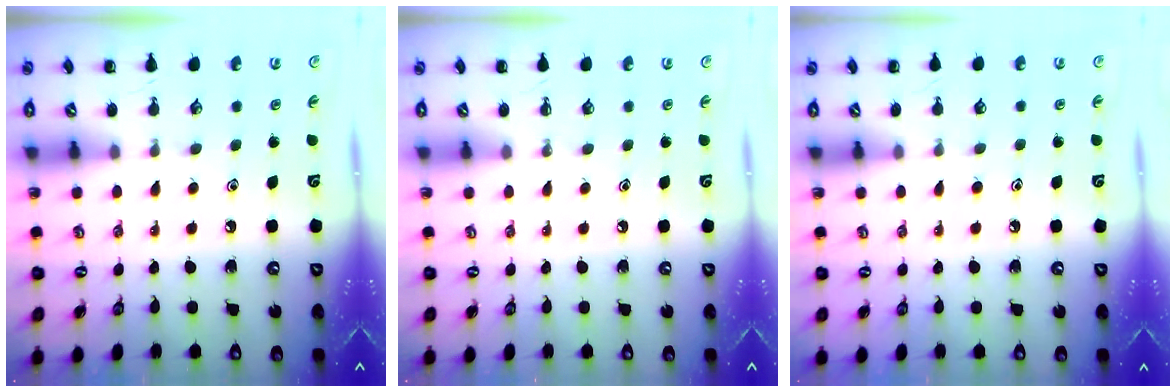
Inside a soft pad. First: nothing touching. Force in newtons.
{"total": 0.0}
{"total": 5.1, "press": 4.8, "slide": 1.8}